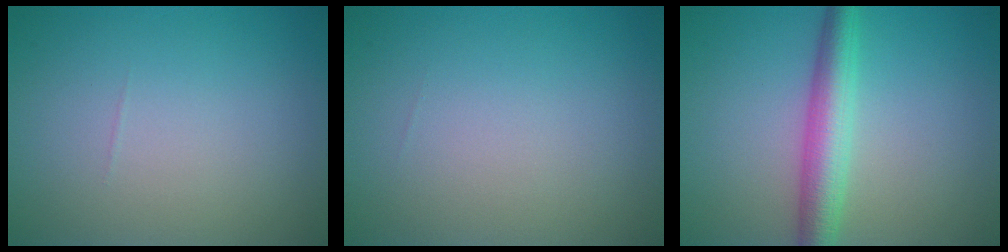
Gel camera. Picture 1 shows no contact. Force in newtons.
{"total": 0.0}
{"total": 4.6, "press": 4.5, "slide": 0.1}